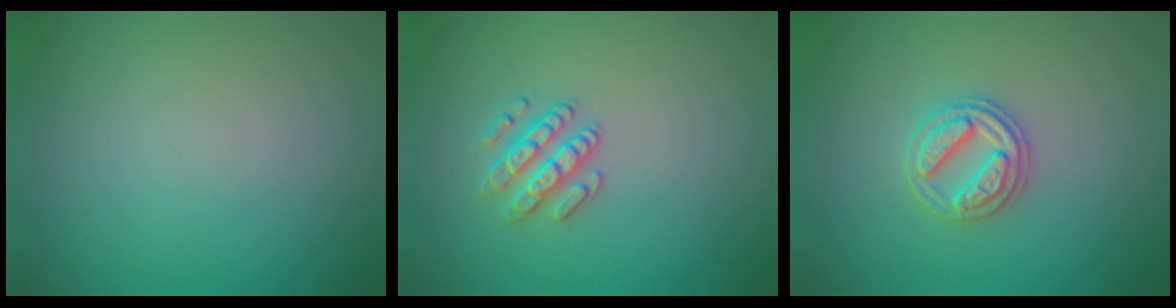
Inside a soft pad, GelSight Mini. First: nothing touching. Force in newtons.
{"total": 2.5, "press": 2.5, "slide": 0.4}
{"total": 2.7, "press": 2.7, "slide": 0.3}